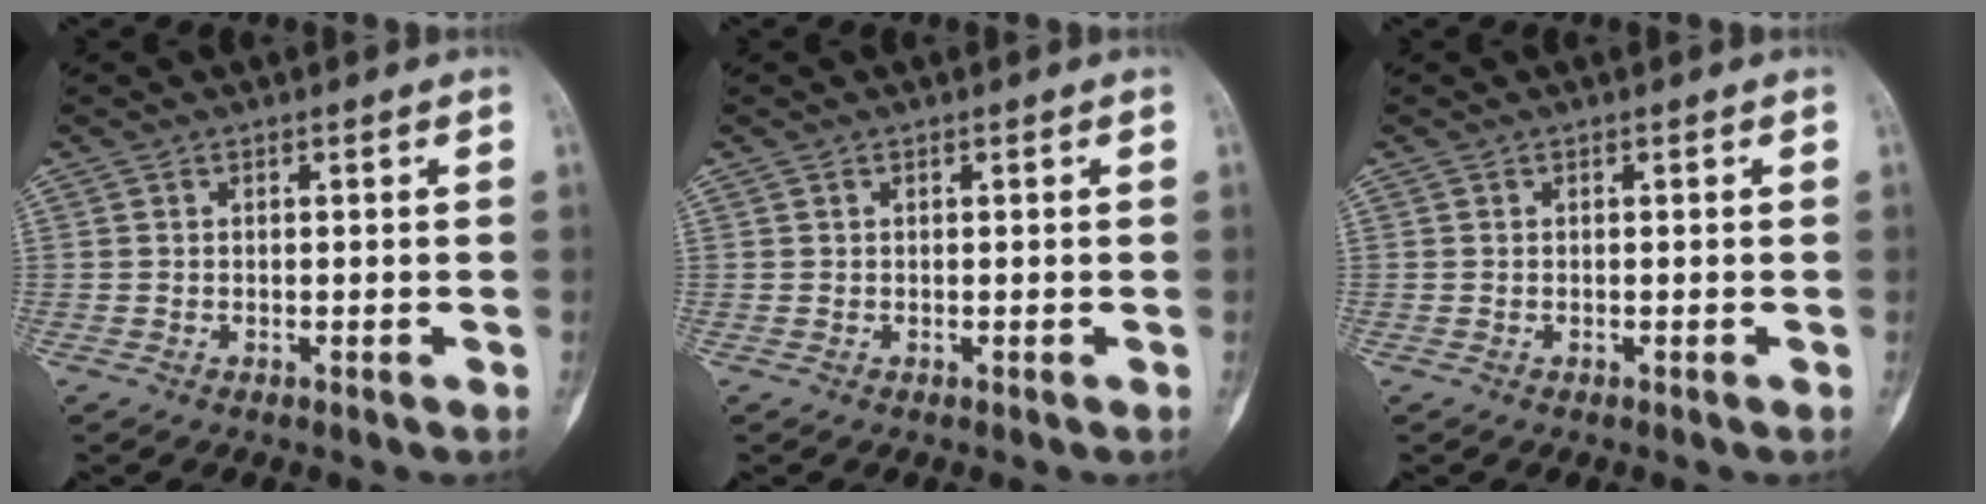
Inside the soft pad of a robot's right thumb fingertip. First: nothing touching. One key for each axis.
{"total": 0.0}
{"total": 0.0}